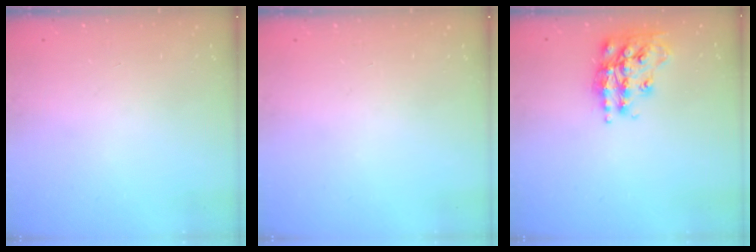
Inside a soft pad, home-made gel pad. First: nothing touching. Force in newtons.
{"total": 0.0}
{"total": 17.2, "press": 17.2, "slide": 1.4}